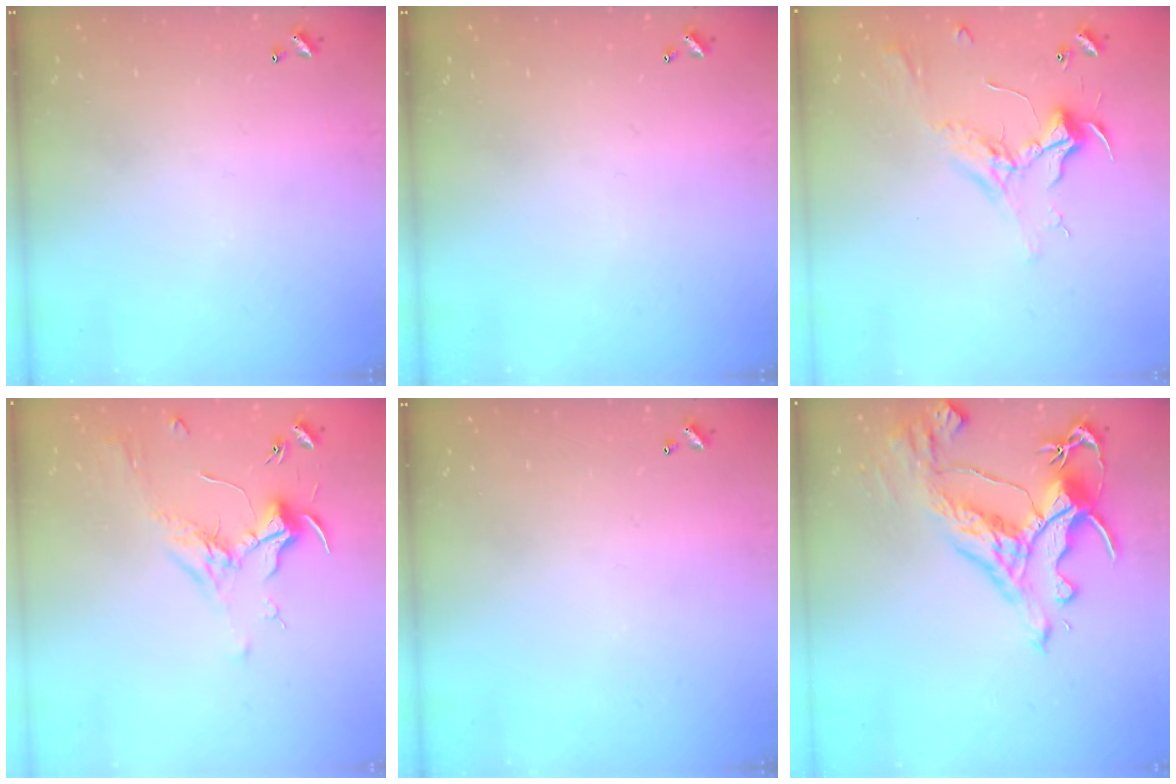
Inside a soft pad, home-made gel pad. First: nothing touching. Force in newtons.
{"total": 0.0}
{"total": 2.3, "press": 2.2, "slide": 0.8}
{"total": 1.9, "press": 1.7, "slide": 0.8}
{"total": 0.0}
{"total": 6.9, "press": 6.7, "slide": 1.7}